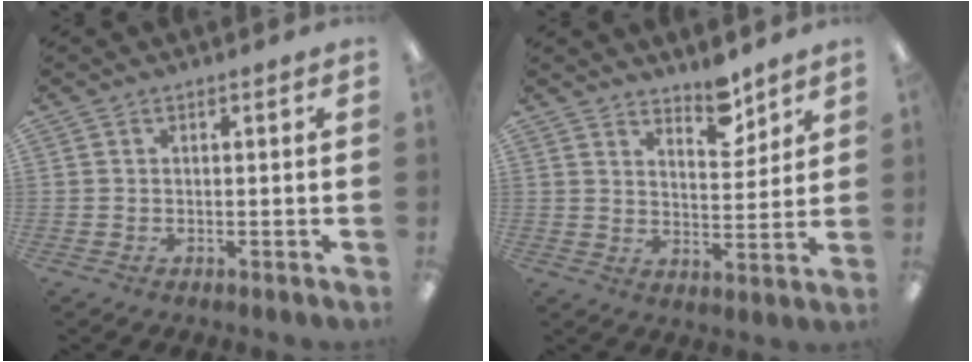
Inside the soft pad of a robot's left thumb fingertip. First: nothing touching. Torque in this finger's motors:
{"motor_torque": [0.03, 0.04, -0.20, -0.10, 0.02]}